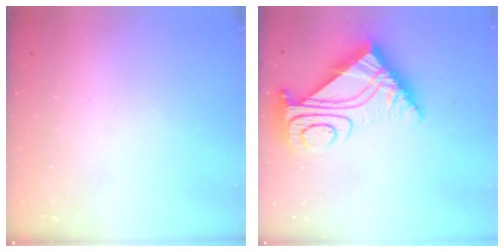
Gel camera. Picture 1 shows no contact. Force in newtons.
{"total": 11.0, "press": 10.9, "slide": 1.0}